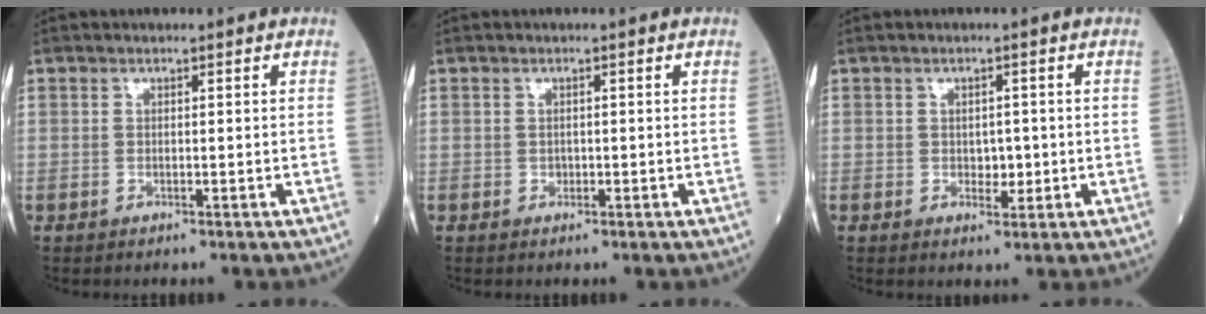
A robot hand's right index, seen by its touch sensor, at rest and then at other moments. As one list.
[{"total": 0.5, "force": [-0.2, 0.5, 0.2], "torque": [-0.001, 0.003, -0.003]}, {"total": 2.2, "force": [-0.2, 1.5, 1.6], "torque": [-0.018, 0.002, 0.002]}]